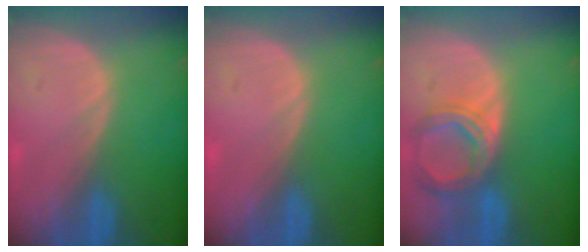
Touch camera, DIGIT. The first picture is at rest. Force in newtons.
{"total": 0.5, "press": 0.0, "slide": 0.5}
{"total": 6.8, "press": 6.2, "slide": 2.6}